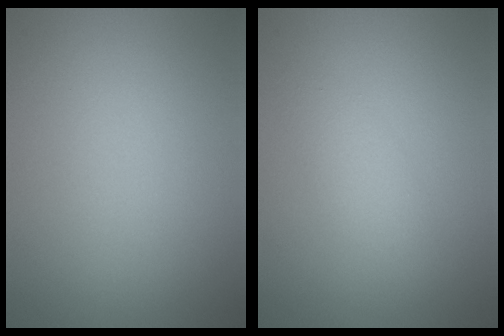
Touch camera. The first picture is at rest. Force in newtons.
{"total": 1.7, "press": 1.7, "slide": 0.1}